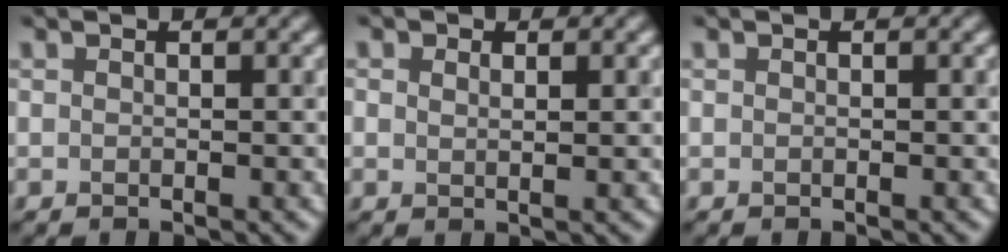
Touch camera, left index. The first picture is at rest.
{"total": 1.2, "force": [0.6, 0.6, 0.8], "torque": [-0.007, 0.001, 0.008]}
{"total": 0.0}